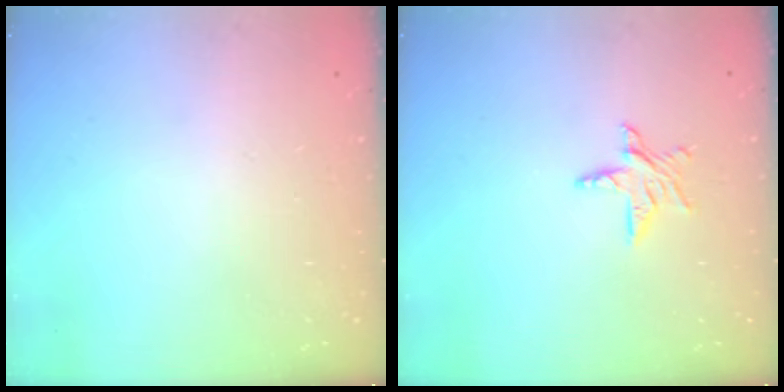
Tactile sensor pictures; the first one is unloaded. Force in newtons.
{"total": 5.8, "press": 5.8, "slide": 0.2}